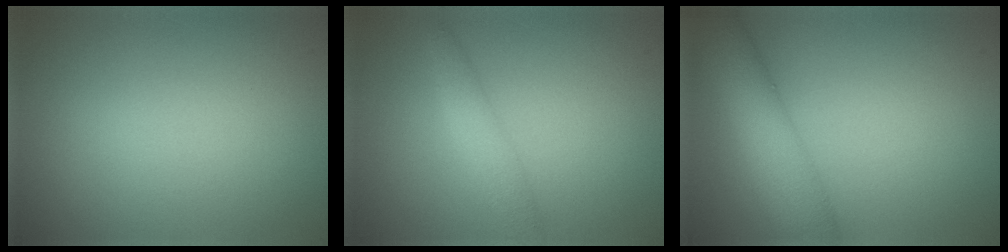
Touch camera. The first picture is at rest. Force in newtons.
{"total": 2.2, "press": 2.2, "slide": 0.2}
{"total": 6.4, "press": 6.4, "slide": 0.4}